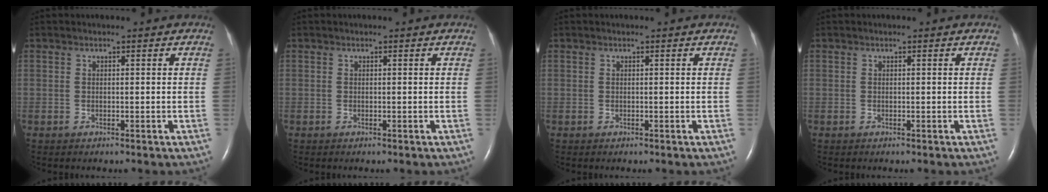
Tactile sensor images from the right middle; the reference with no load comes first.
{"total": 0.0}
{"total": 0.0}
{"total": 0.0}